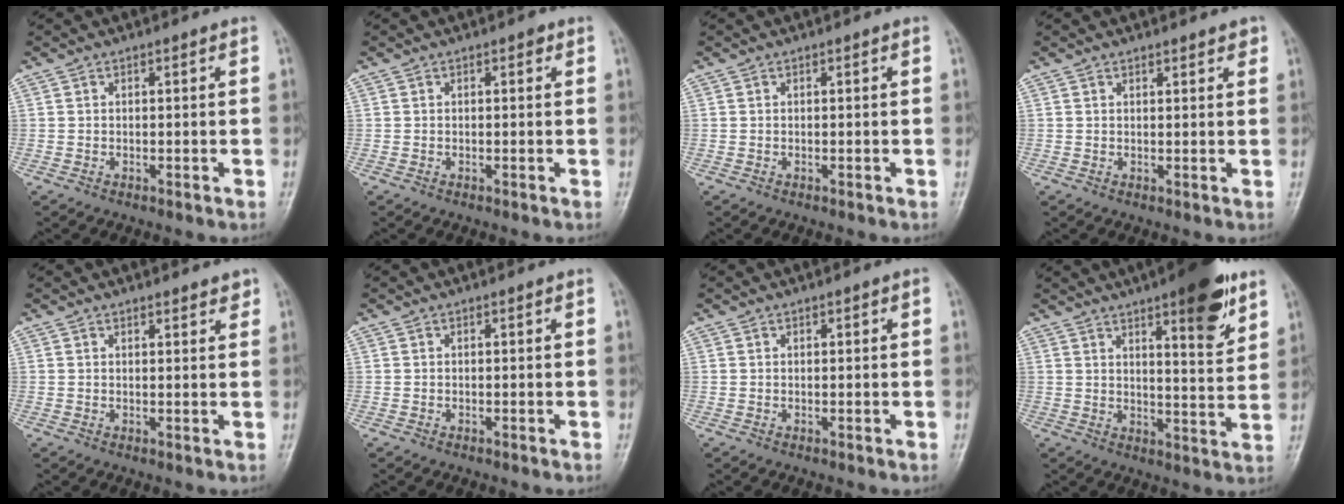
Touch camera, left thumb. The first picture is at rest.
{"total": 0.8, "force": [0.4, 0.5, 0.5], "torque": [-0.001, 0.001, 0.000]}
{"total": 0.0}
{"total": 2.0, "force": [1.6, 0.8, 0.9], "torque": [0.000, -0.006, 0.018]}
{"total": 2.6, "force": [2.2, 0.9, 1.0], "torque": [0.005, -0.008, 0.025]}
{"total": 0.0}
{"total": 0.9, "force": [0.4, 0.3, 0.7], "torque": [-0.007, 0.002, 0.005]}
{"total": 13.0, "force": [7.6, 3.3, 10.0], "torque": [-0.116, -0.041, 0.103]}